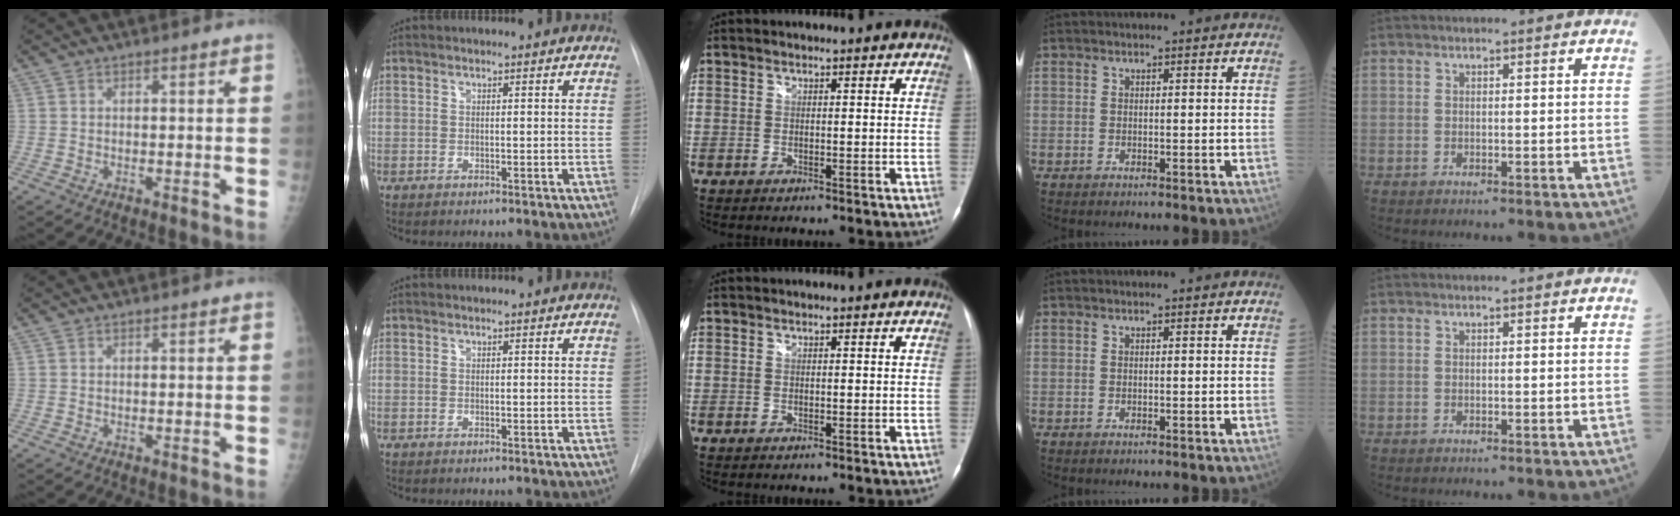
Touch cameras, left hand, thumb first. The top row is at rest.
{}